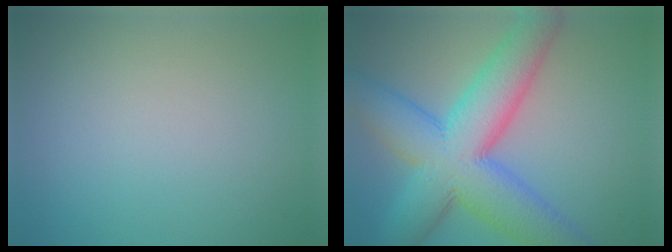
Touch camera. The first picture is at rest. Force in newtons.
{"total": 11.7, "press": 11.7, "slide": 0.4}